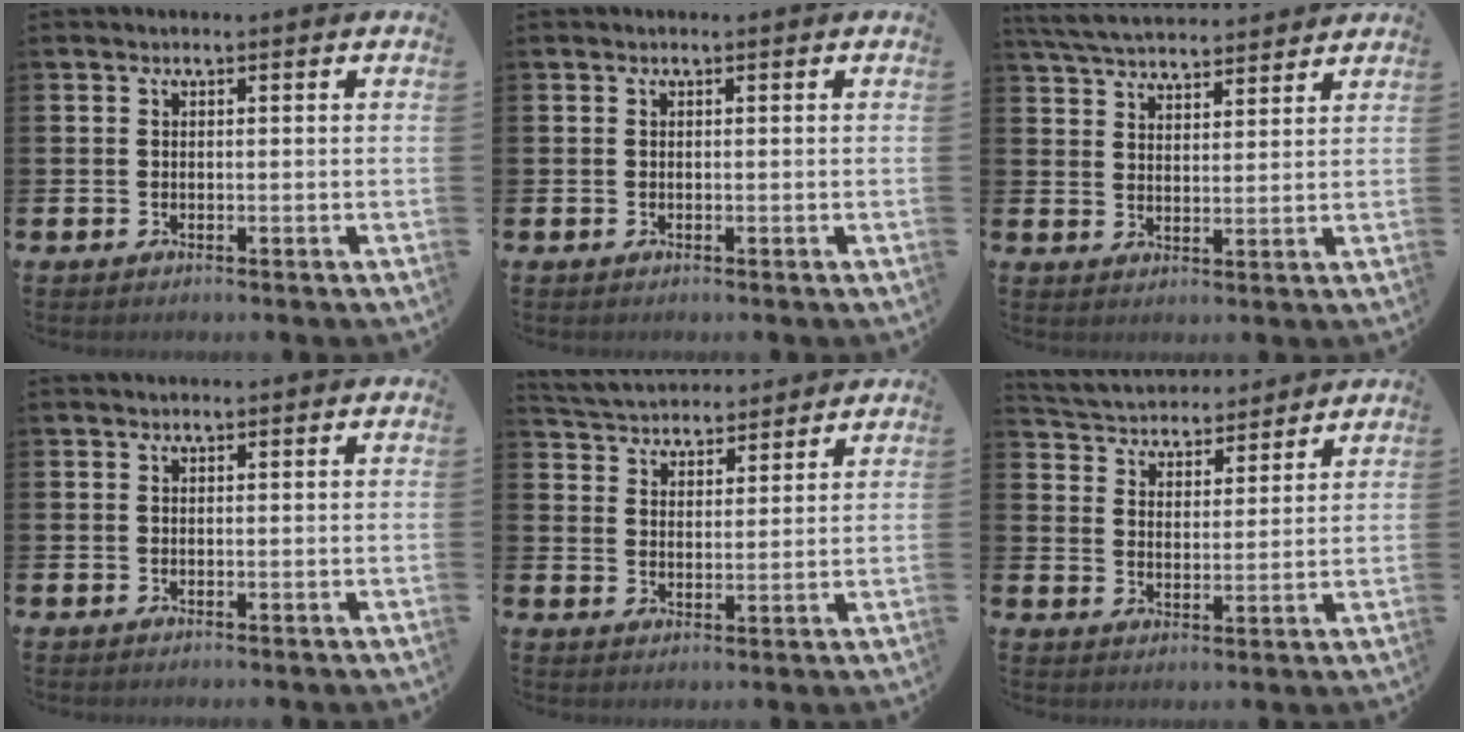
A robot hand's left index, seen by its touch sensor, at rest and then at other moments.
{"total": 0.0}
{"total": 5.4, "force": [5.3, 0.7, 0.8], "torque": [-0.040, -0.026, 0.096]}
{"total": 0.0}
{"total": 4.7, "force": [4.6, 1.2, -0.1], "torque": [-0.023, -0.027, 0.082]}
{"total": 4.5, "force": [4.3, 1.3, -0.2], "torque": [-0.023, -0.032, 0.073]}